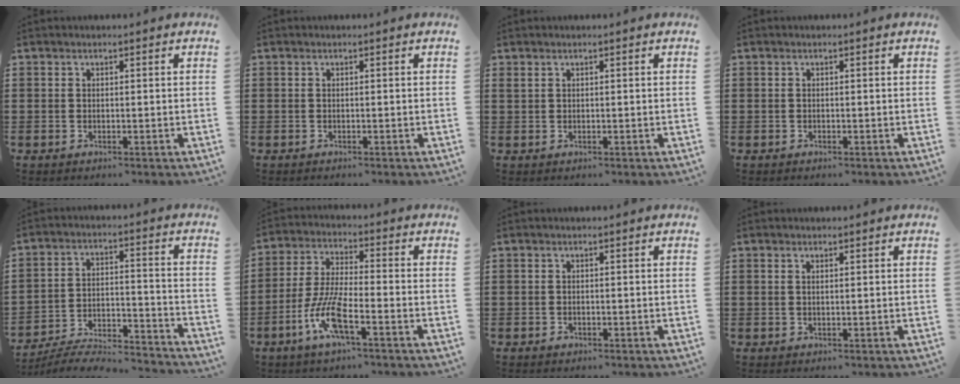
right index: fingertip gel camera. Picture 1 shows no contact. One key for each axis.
{"total": 0.0}
{"total": 0.8, "fx": 0.6, "fy": 0.5, "fz": 0.2, "tx": -0.006, "ty": 0.004, "tz": 0.012}
{"total": 0.0}
{"total": 6.4, "fx": -6.1, "fy": 0.4, "fz": 1.6, "tx": -0.034, "ty": -0.001, "tz": -0.125}
{"total": 8.5, "fx": -4.1, "fy": 1.7, "fz": 7.2, "tx": -0.170, "ty": -0.014, "tz": -0.082}
{"total": 0.7, "fx": -0.5, "fy": 0.4, "fz": 0.2, "tx": -0.004, "ty": 0.000, "tz": -0.010}
{"total": 0.6, "fx": 0.2, "fy": 0.2, "fz": 0.5, "tx": -0.012, "ty": 0.001, "tz": 0.005}